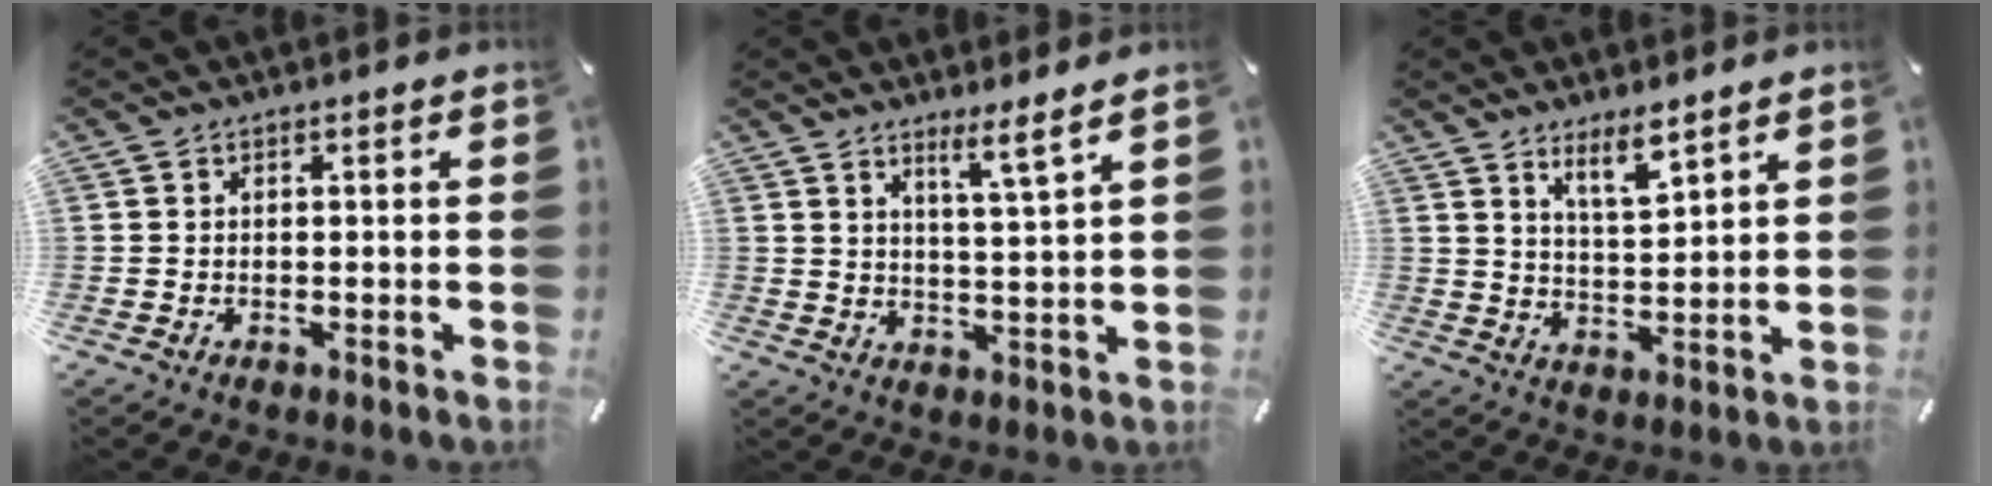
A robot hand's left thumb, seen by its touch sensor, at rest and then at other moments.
{"total": 5.8, "force": [4.9, -0.9, 2.9], "torque": [-0.053, -0.035, 0.081]}
{"total": 6.9, "force": [5.8, 1.5, 3.5], "torque": [-0.059, -0.035, 0.100]}